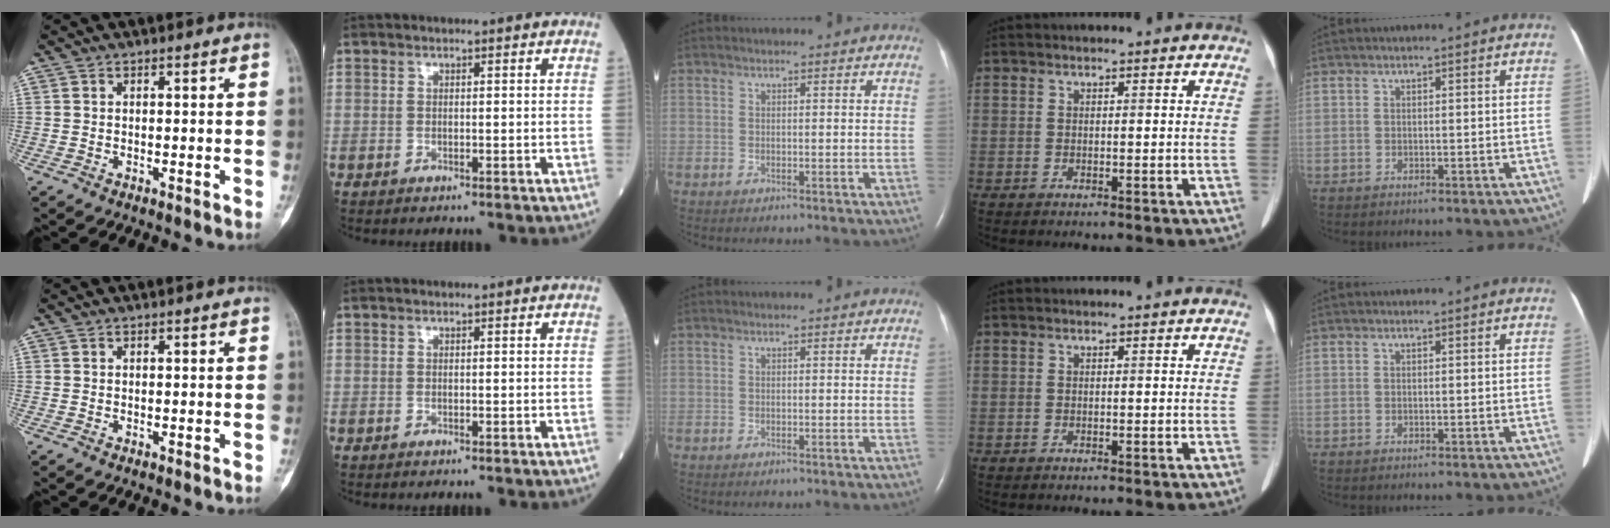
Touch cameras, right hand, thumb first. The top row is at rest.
{}